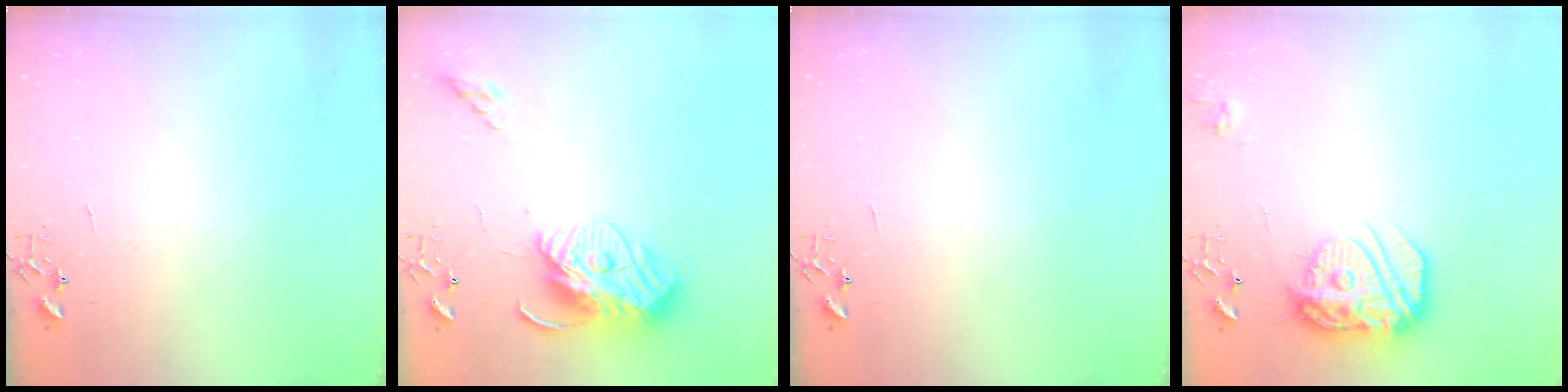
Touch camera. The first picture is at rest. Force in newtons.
{"total": 13.5, "press": 13.4, "slide": 1.2}
{"total": 0.0}
{"total": 16.5, "press": 16.4, "slide": 1.4}